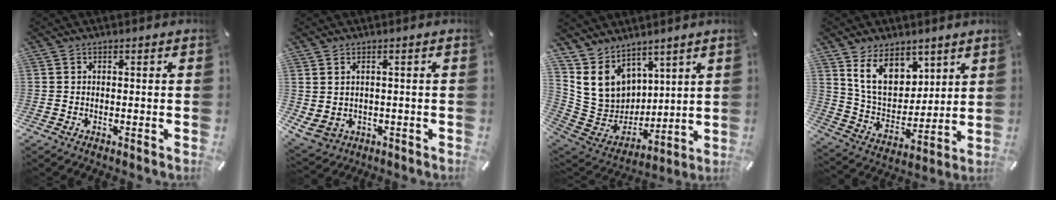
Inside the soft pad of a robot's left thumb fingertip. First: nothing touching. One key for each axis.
{"total": 3.5, "fx": 0.3, "fy": 3.0, "fz": 1.8, "tx": -0.042, "ty": -0.002, "tz": 0.003}
{"total": 12.2, "fx": 6.3, "fy": 10.1, "fz": 2.7, "tx": -0.074, "ty": -0.058, "tz": 0.137}
{"total": 13.5, "fx": 7.6, "fy": 9.0, "fz": 6.5, "tx": -0.133, "ty": -0.033, "tz": 0.147}